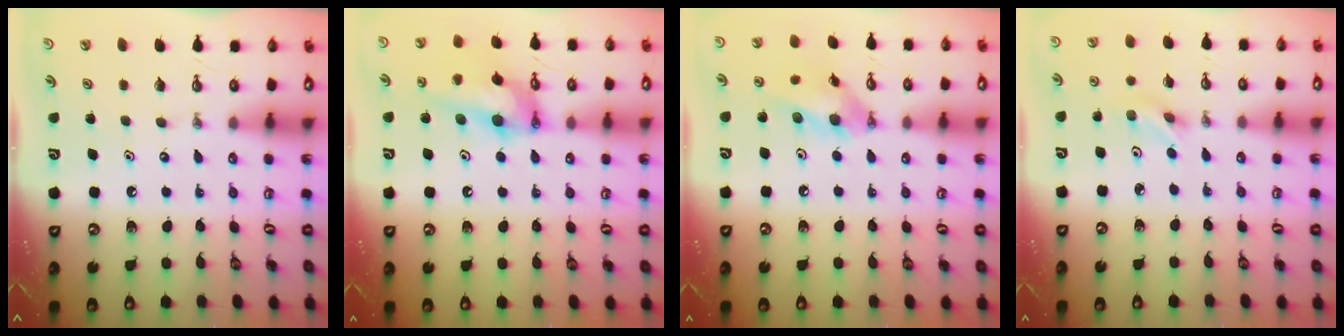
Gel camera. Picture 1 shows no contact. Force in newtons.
{"total": 16.2, "press": 15.4, "slide": 5.1}
{"total": 11.3, "press": 11.1, "slide": 1.9}
{"total": 3.5, "press": 3.5, "slide": 0.6}